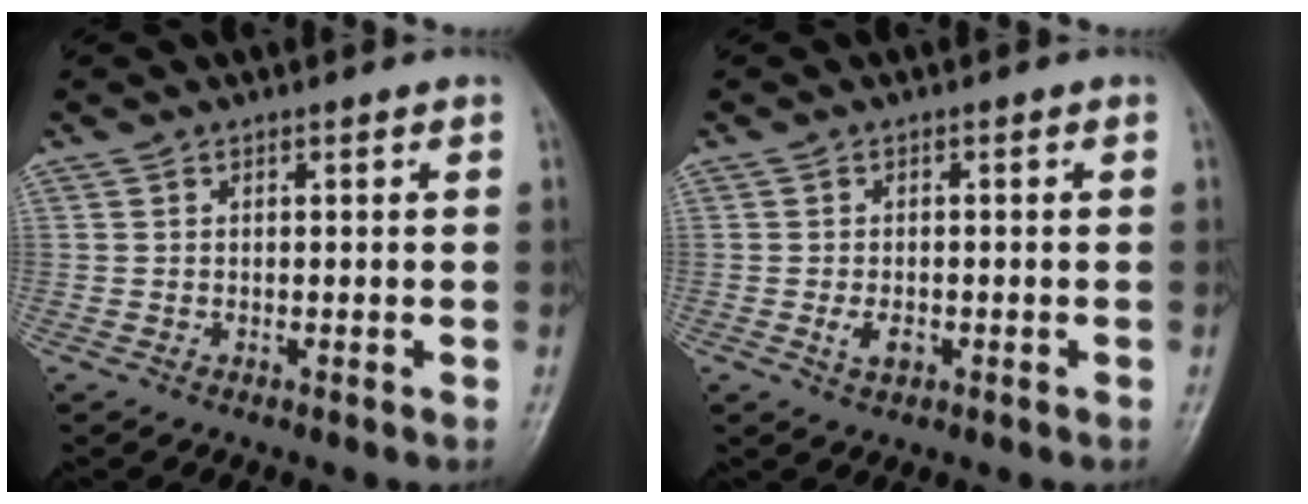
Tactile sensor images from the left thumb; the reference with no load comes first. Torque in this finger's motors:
{"motor_torque": [0.19, 0.24, 0.26, 0.06, 0.00]}